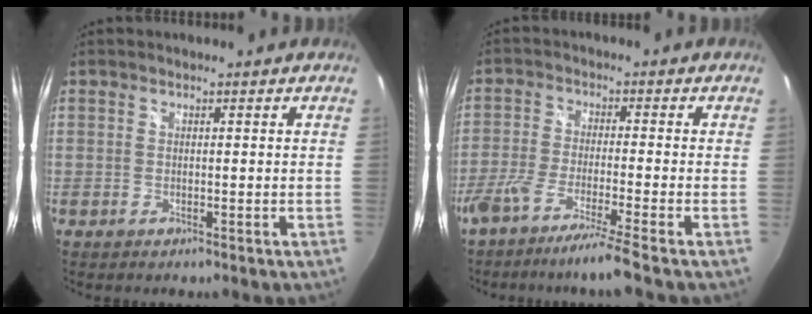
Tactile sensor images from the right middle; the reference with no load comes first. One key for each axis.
{"total": 8.7, "fx": -6.9, "fy": -1.3, "fz": 5.1, "tx": -0.110, "ty": -0.021, "tz": -0.123}